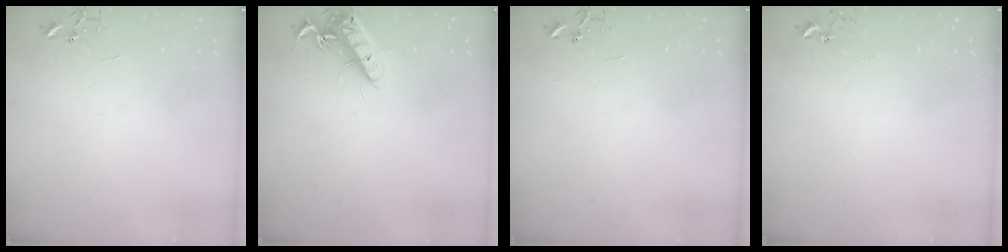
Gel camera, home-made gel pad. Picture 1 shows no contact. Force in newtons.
{"total": 14.2, "press": 14.2, "slide": 1.4}
{"total": 0.0}
{"total": 3.8, "press": 3.8, "slide": 0.3}